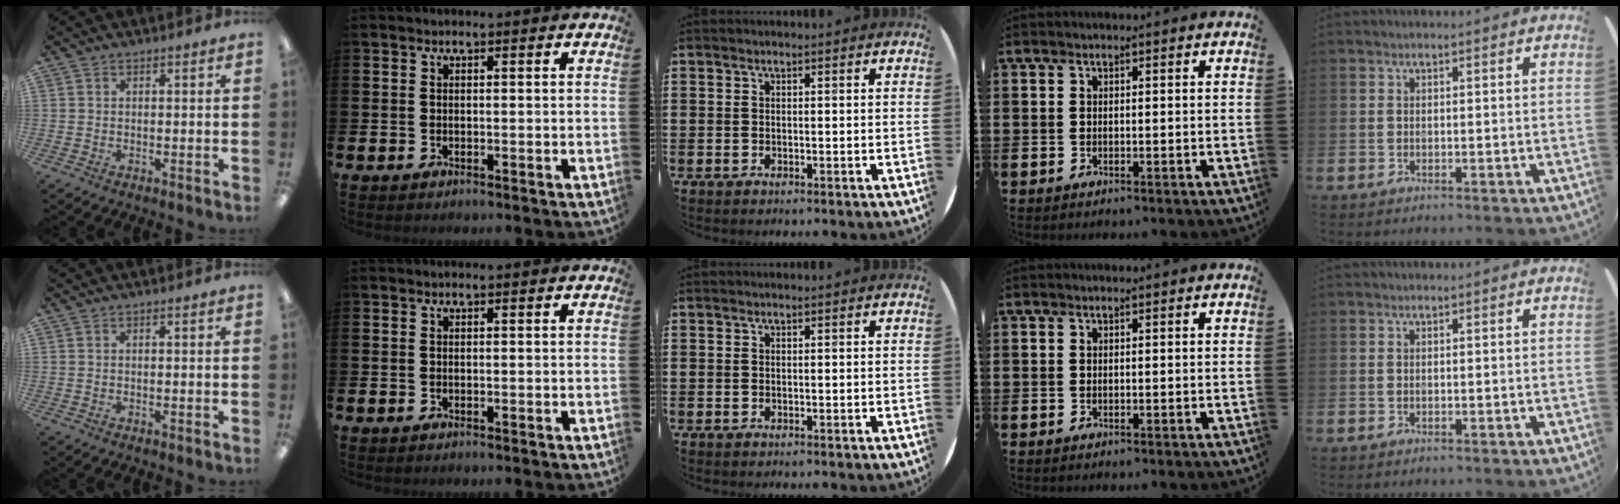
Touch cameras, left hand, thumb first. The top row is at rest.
{}